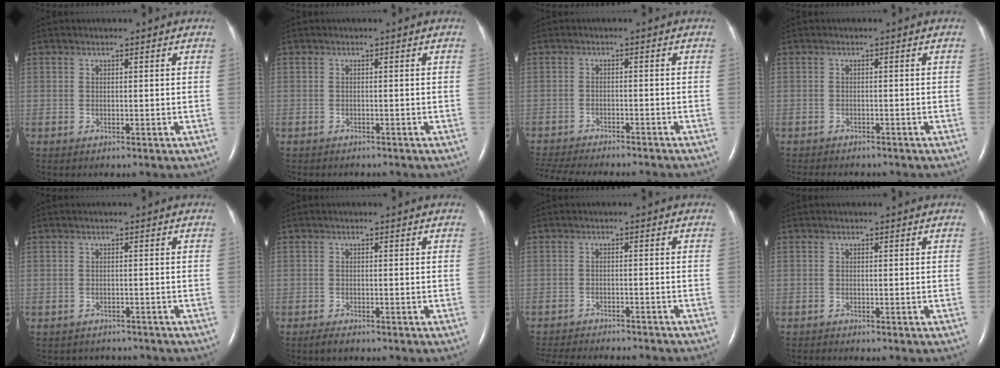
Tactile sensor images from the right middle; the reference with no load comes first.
{"total": 1.5, "force": [-1.3, 0.5, 0.4], "torque": [-0.015, -0.003, -0.014]}
{"total": 15.6, "force": [-14.0, 2.7, 6.5], "torque": [-0.140, -0.027, -0.189]}
{"total": 6.3, "force": [-5.4, 2.0, 2.4], "torque": [-0.031, -0.003, -0.065]}
{"total": 3.4, "force": [-3.0, 1.5, 0.2], "torque": [-0.009, 0.003, -0.035]}
{"total": 1.6, "force": [-1.2, 0.5, 1.0], "torque": [-0.026, -0.004, -0.017]}
{"total": 15.9, "force": [-14.2, 3.4, 6.3], "torque": [-0.137, -0.025, -0.182]}
{"total": 0.0}